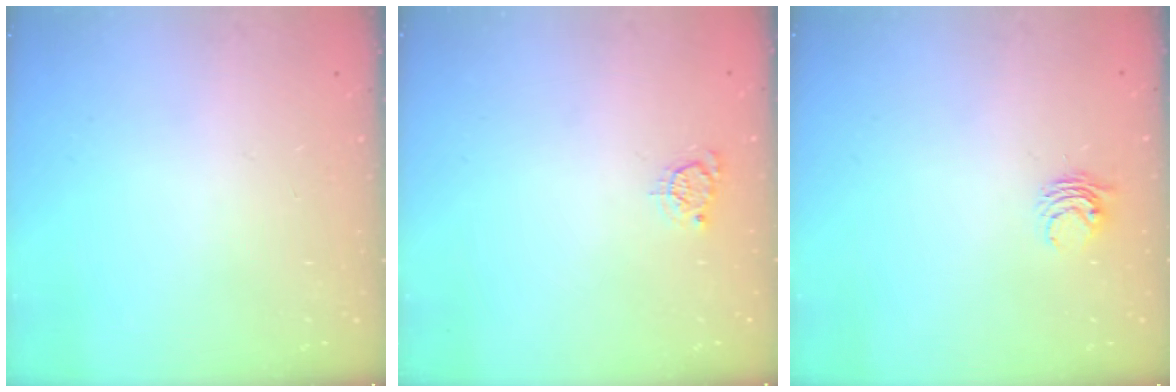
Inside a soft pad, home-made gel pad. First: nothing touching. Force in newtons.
{"total": 3.3, "press": 3.3, "slide": 0.4}
{"total": 3.7, "press": 3.7, "slide": 0.3}